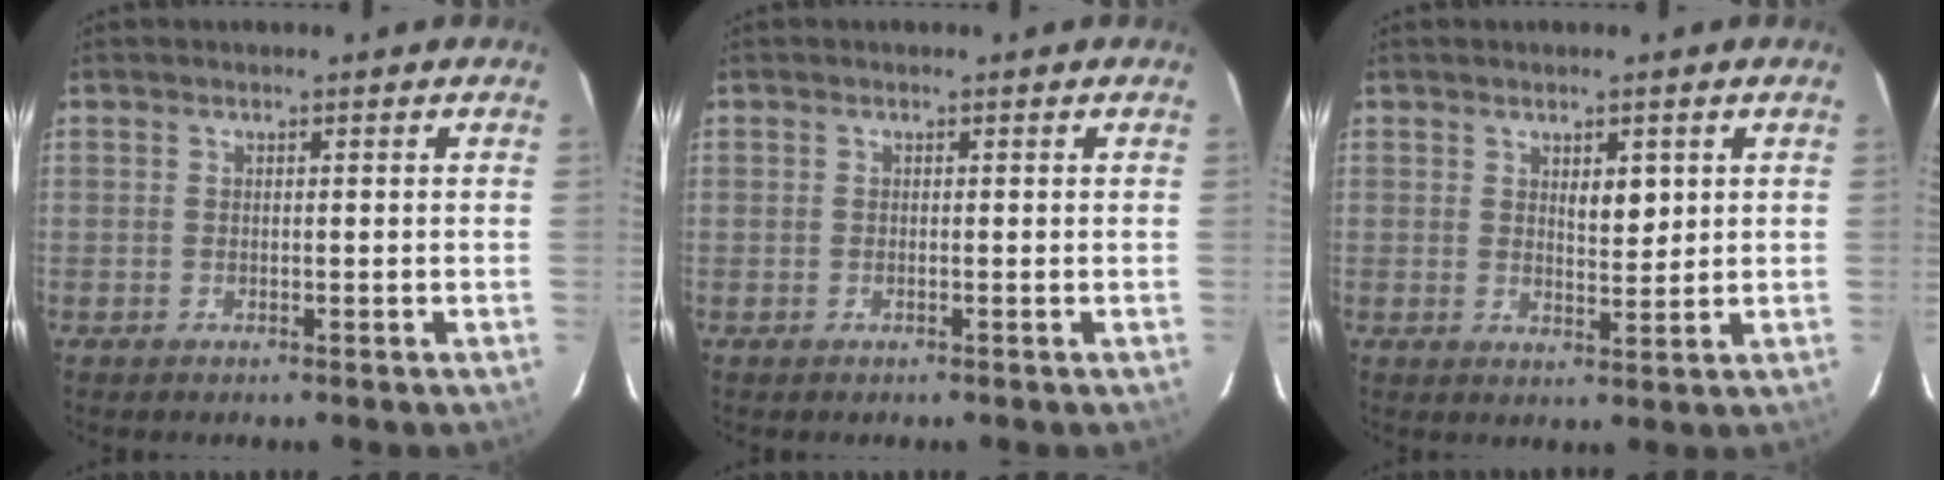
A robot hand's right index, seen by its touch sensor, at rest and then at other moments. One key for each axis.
{"total": 0.0}
{"total": 3.3, "fx": 1.3, "fy": 1.3, "fz": 2.7, "tx": -0.043, "ty": -0.004, "tz": 0.023}